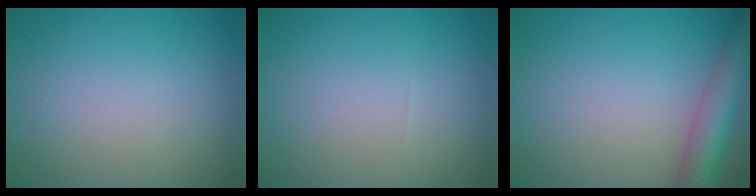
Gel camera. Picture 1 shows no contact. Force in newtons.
{"total": 0.0}
{"total": 5.1, "press": 5.1, "slide": 0.3}